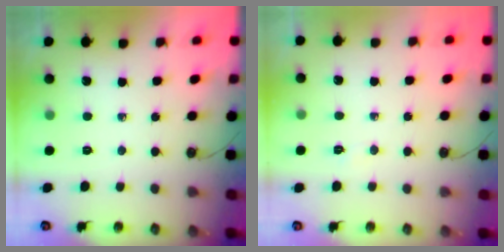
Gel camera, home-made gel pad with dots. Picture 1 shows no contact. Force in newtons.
{"total": 13.8, "press": 3.4, "slide": 13.3}